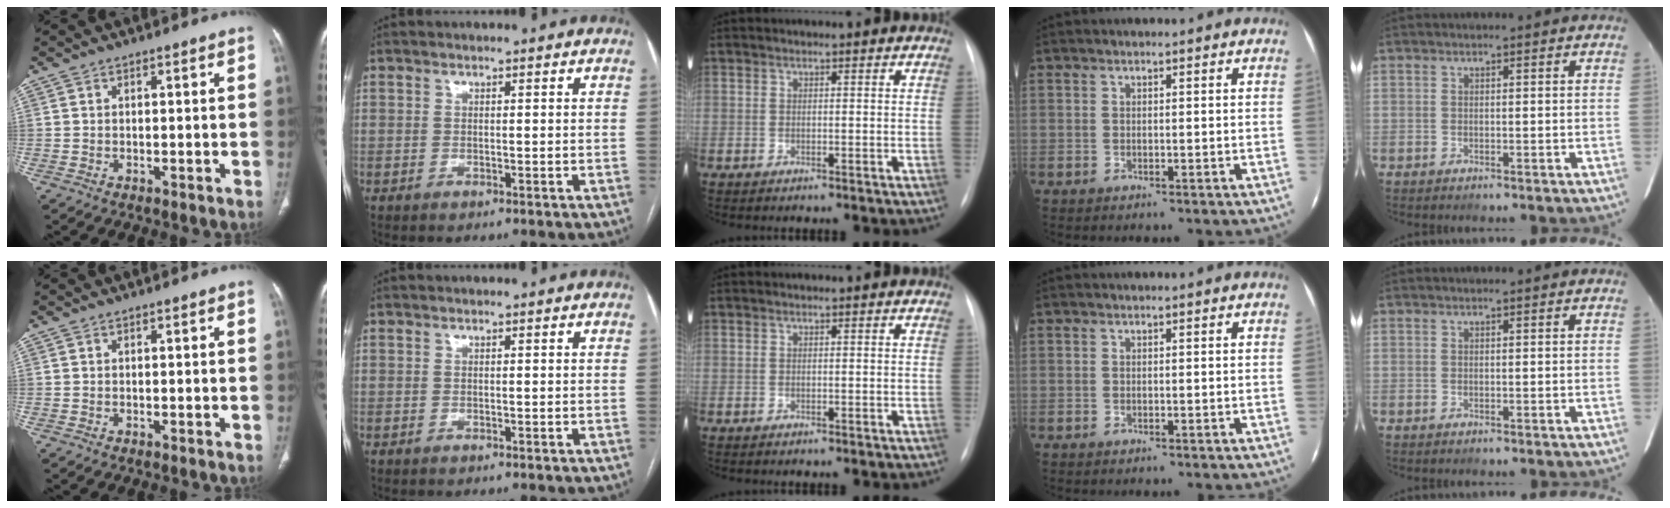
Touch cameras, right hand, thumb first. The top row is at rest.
{}